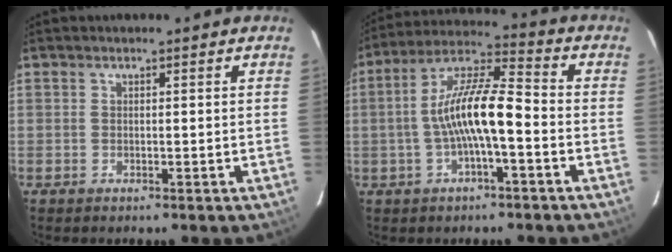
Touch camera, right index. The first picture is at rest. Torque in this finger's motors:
{"motor_torque": [1.36, -0.78, 0.77, 0.21]}